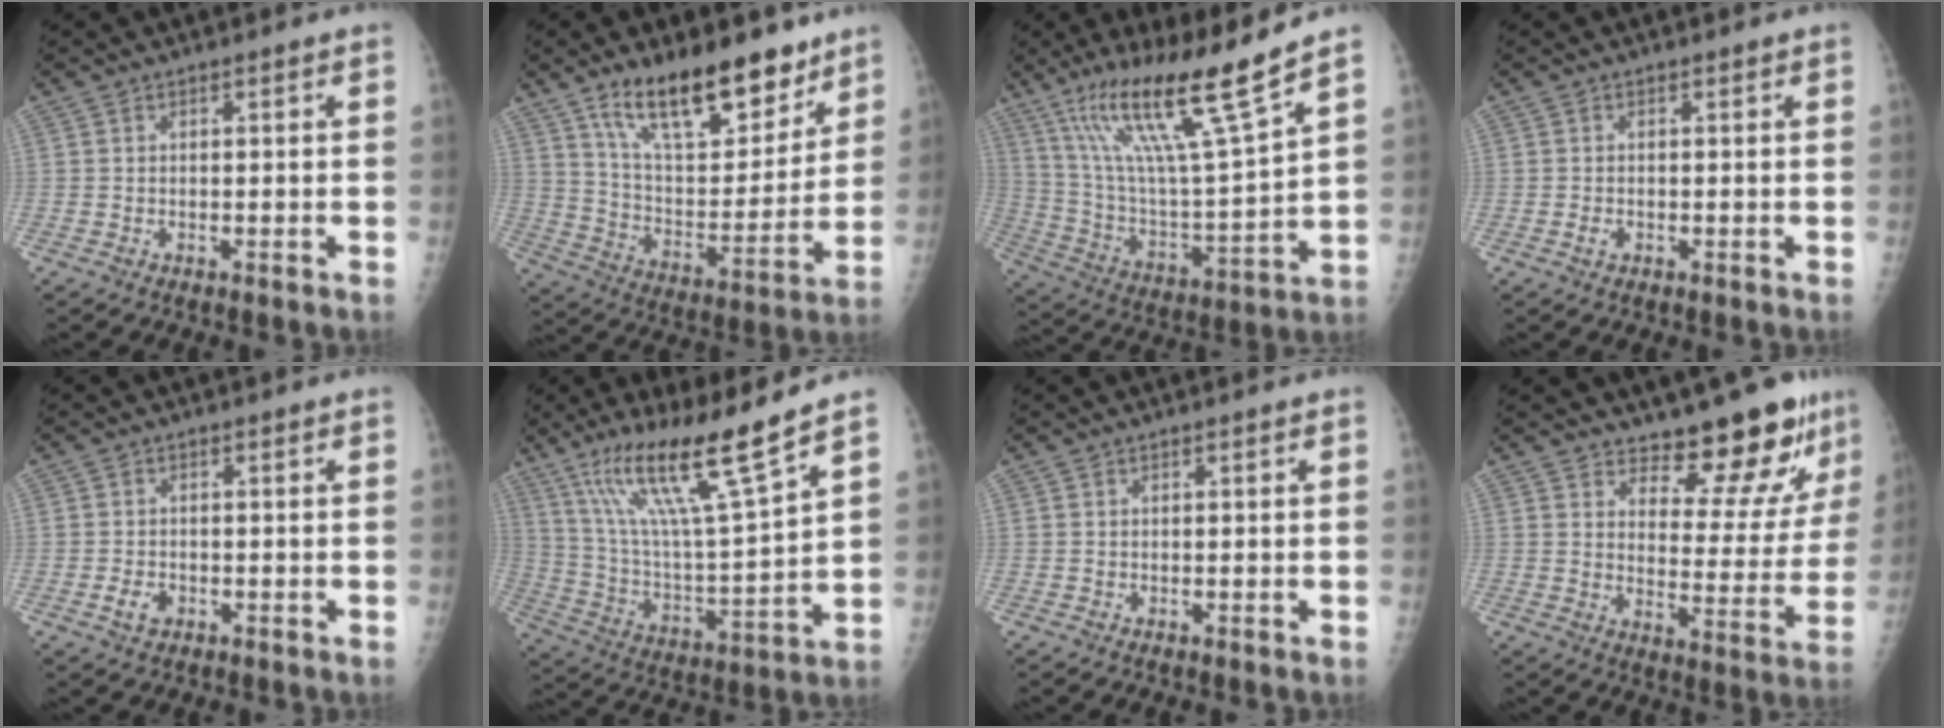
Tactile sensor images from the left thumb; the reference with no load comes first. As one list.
[{"total": 20.1, "force": [13.7, 8.0, 12.4], "torque": [-0.155, -0.080, 0.239]}, {"total": 20.7, "force": [13.5, 1.4, 15.7], "torque": [-0.265, -0.060, 0.248]}, {"total": 1.1, "force": [-0.3, 0.8, 0.6], "torque": [-0.009, 0.000, -0.004]}, {"total": 2.5, "force": [-1.0, 1.9, 1.4], "torque": [-0.022, 0.002, -0.014]}, {"total": 18.8, "force": [12.6, 1.4, 13.9], "torque": [-0.238, -0.063, 0.234]}, {"total": 0.0}, {"total": 13.6, "force": [11.6, 4.2, 5.6], "torque": [-0.031, -0.103, 0.156]}]